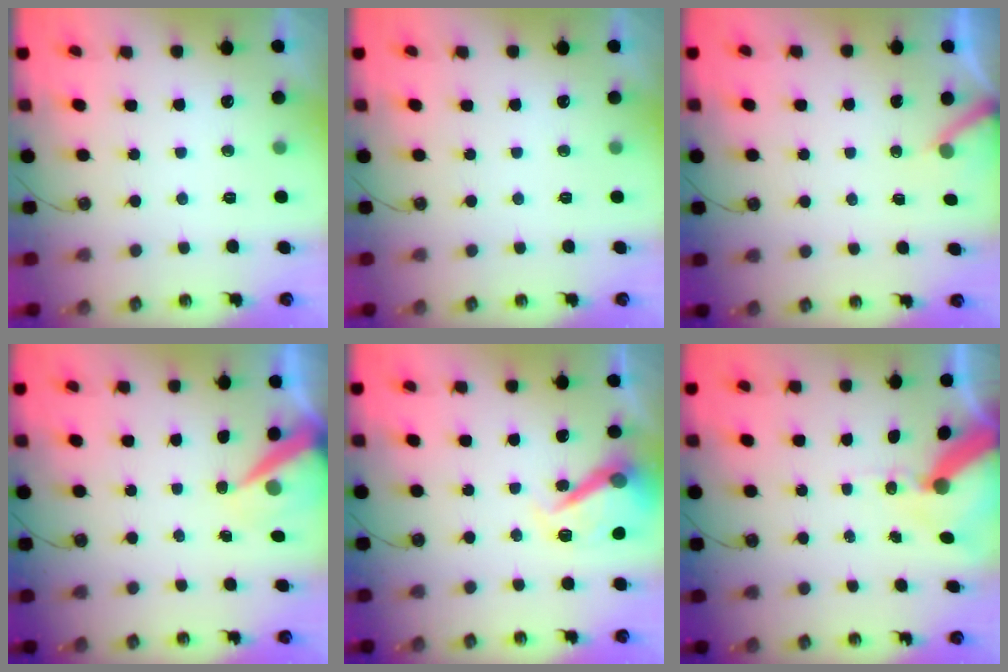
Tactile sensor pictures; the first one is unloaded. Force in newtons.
{"total": 0.0}
{"total": 3.5, "press": 3.5, "slide": 0.2}
{"total": 7.0, "press": 7.0, "slide": 0.2}
{"total": 13.4, "press": 13.3, "slide": 1.2}
{"total": 10.3, "press": 10.2, "slide": 1.5}